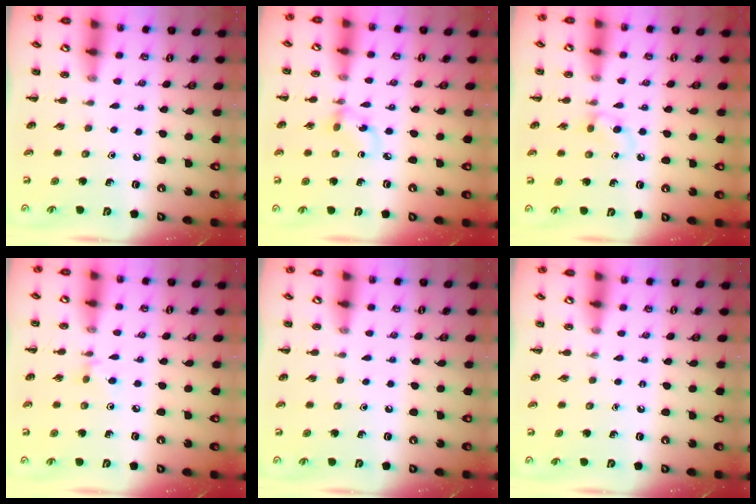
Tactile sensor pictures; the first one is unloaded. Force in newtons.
{"total": 3.7, "press": 3.6, "slide": 0.7}
{"total": 4.4, "press": 4.0, "slide": 1.9}
{"total": 2.7, "press": 2.5, "slide": 1.0}
{"total": 0.0}
{"total": 0.0}